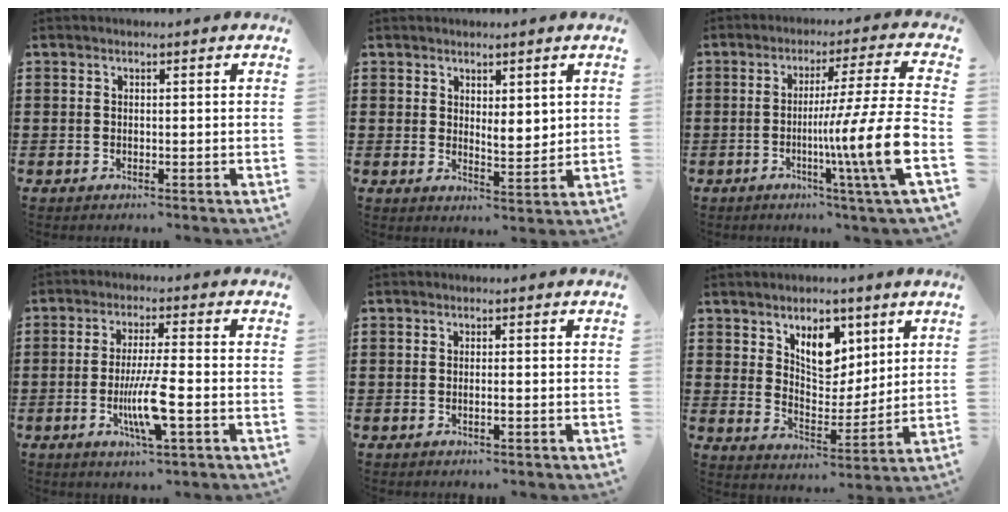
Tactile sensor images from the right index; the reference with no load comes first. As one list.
[{"total": 3.6, "force": [2.6, 1.7, 1.8], "torque": [-0.025, -0.009, 0.046]}, {"total": 14.3, "force": [-3.3, -0.5, 13.9], "torque": [-0.225, -0.024, -0.067]}, {"total": 8.2, "force": [-2.5, 1.1, 7.7], "torque": [-0.152, -0.017, -0.047]}, {"total": 0.9, "force": [-0.4, 0.0, 0.8], "torque": [-0.015, -0.004, -0.006]}, {"total": 8.1, "force": [4.8, 4.9, 4.3], "torque": [-0.075, -0.010, 0.083]}]